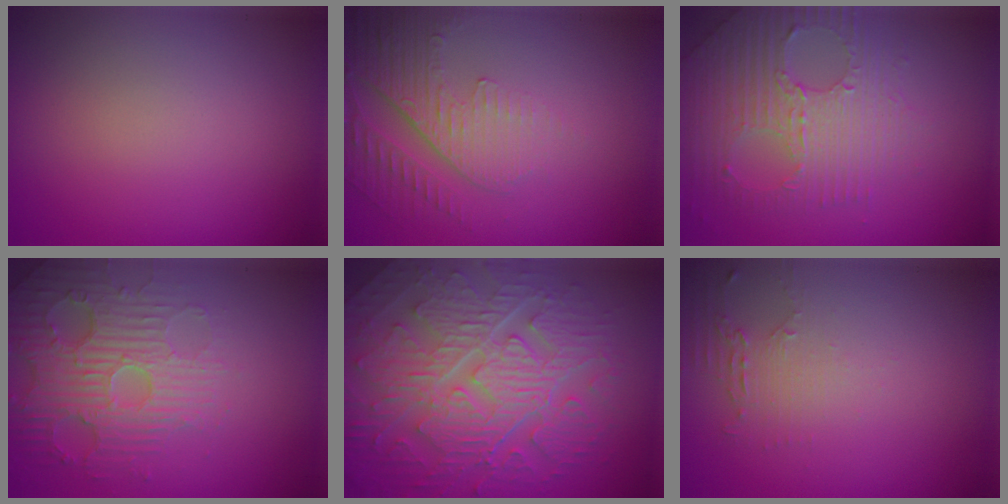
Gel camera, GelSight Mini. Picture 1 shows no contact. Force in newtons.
{"total": 5.1, "press": 3.3, "slide": 3.9}
{"total": 7.1, "press": 4.6, "slide": 5.4}
{"total": 4.9, "press": 4.4, "slide": 2.3}
{"total": 10.3, "press": 6.9, "slide": 7.7}
{"total": 2.2, "press": 1.6, "slide": 1.5}